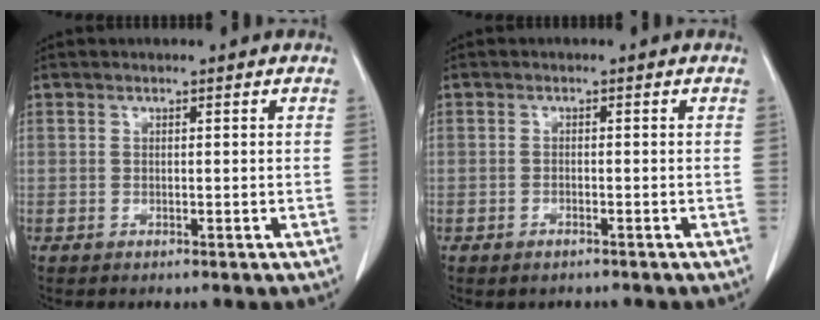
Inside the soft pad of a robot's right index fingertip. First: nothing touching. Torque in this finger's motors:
{"motor_torque": [0.00, -0.02, 0.00, 0.00]}